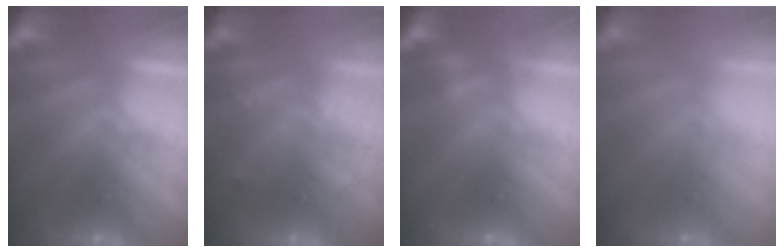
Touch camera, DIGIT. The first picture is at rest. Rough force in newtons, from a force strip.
{"total": 2.3}
{"total": 2.2}
{"total": 8.5}